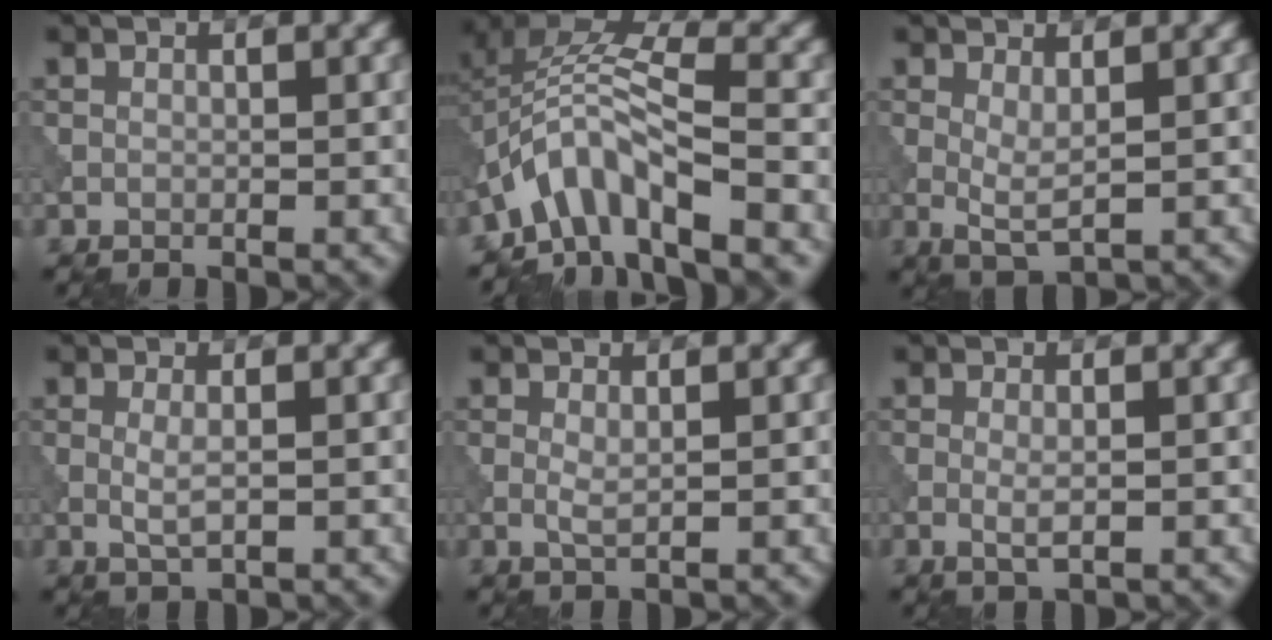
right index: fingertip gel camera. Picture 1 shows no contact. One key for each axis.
{"total": 7.5, "fx": -3.9, "fy": 2.7, "fz": 5.9, "tx": -0.098, "ty": 0.011, "tz": -0.086}
{"total": 2.2, "fx": 0.5, "fy": 0.5, "fz": 2.1, "tx": -0.044, "ty": -0.005, "tz": 0.012}
{"total": 1.6, "fx": 0.0, "fy": 0.3, "fz": 1.6, "tx": -0.037, "ty": -0.001, "tz": 0.001}
{"total": 1.2, "fx": 0.2, "fy": 0.2, "fz": 1.2, "tx": -0.026, "ty": 0.000, "tz": 0.003}
{"total": 1.4, "fx": -0.1, "fy": 0.3, "fz": 1.4, "tx": -0.030, "ty": -0.003, "tz": -0.003}